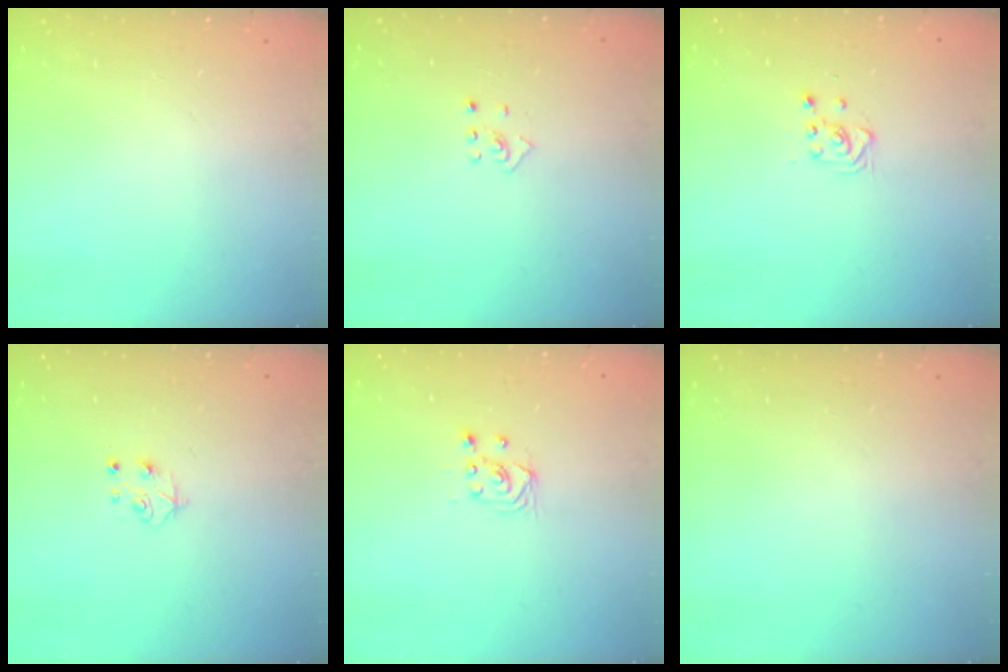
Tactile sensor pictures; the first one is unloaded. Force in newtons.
{"total": 2.5, "press": 2.4, "slide": 0.8}
{"total": 3.6, "press": 3.4, "slide": 1.1}
{"total": 5.0, "press": 4.9, "slide": 0.5}
{"total": 2.9, "press": 2.7, "slide": 1.0}
{"total": 0.0}